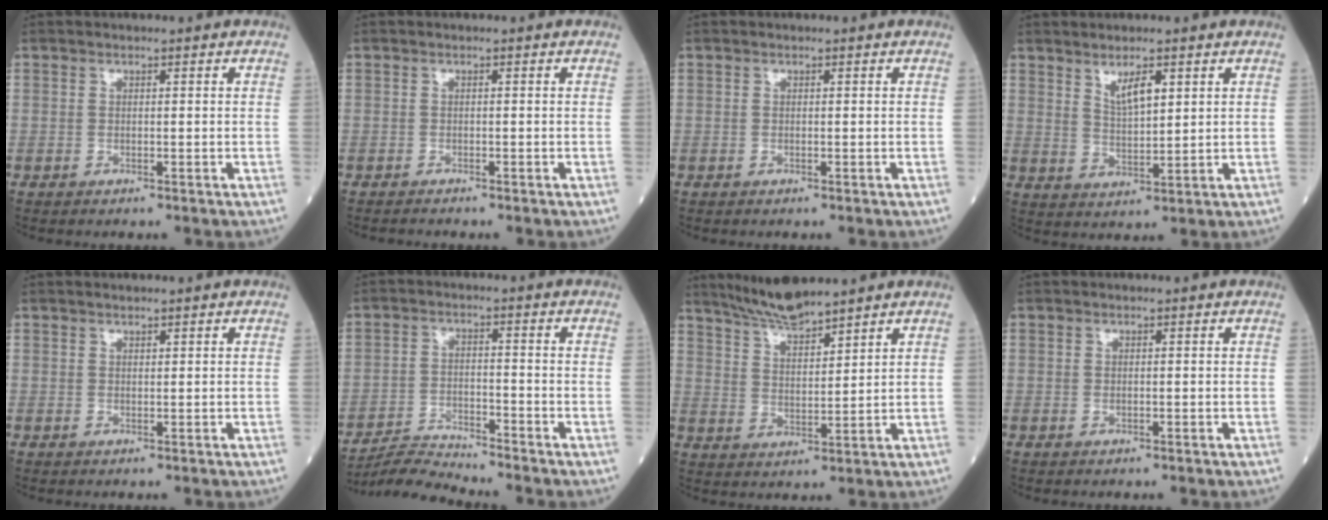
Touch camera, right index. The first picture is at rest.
{"total": 0.7, "force": [-0.7, -0.2, 0.0], "torque": [-0.002, -0.002, -0.012]}
{"total": 0.0}
{"total": 4.4, "force": [2.5, 1.0, 3.5], "torque": [-0.068, -0.003, 0.051]}
{"total": 0.7, "force": [0.7, 0.1, 0.3], "torque": [-0.008, 0.004, 0.014]}
{"total": 5.3, "force": [-5.1, -1.6, -0.5], "torque": [-0.007, -0.013, -0.093]}
{"total": 7.1, "force": [6.6, 0.1, 2.7], "torque": [-0.059, 0.001, 0.131]}
{"total": 0.0}